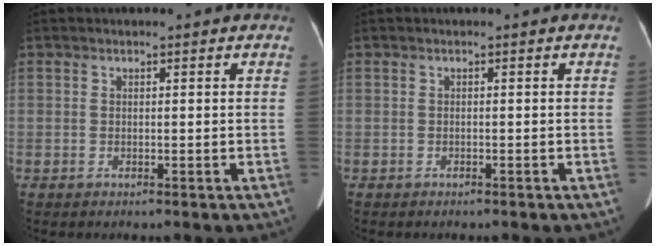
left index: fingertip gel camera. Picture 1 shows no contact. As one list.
[{"total": 0.6, "force": [-0.6, 0.1, 0.2], "torque": [-0.006, -0.002, -0.009]}]